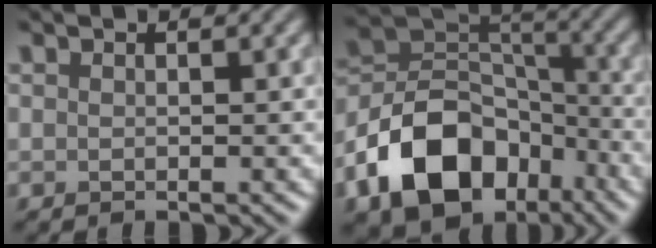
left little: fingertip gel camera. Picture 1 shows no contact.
{"total": 11.9, "force": [-6.3, 7.9, 6.3], "torque": [-0.119, 0.000, -0.124]}